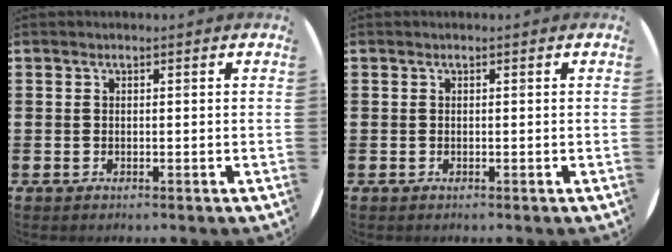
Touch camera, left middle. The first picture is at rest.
{"total": 0.0}